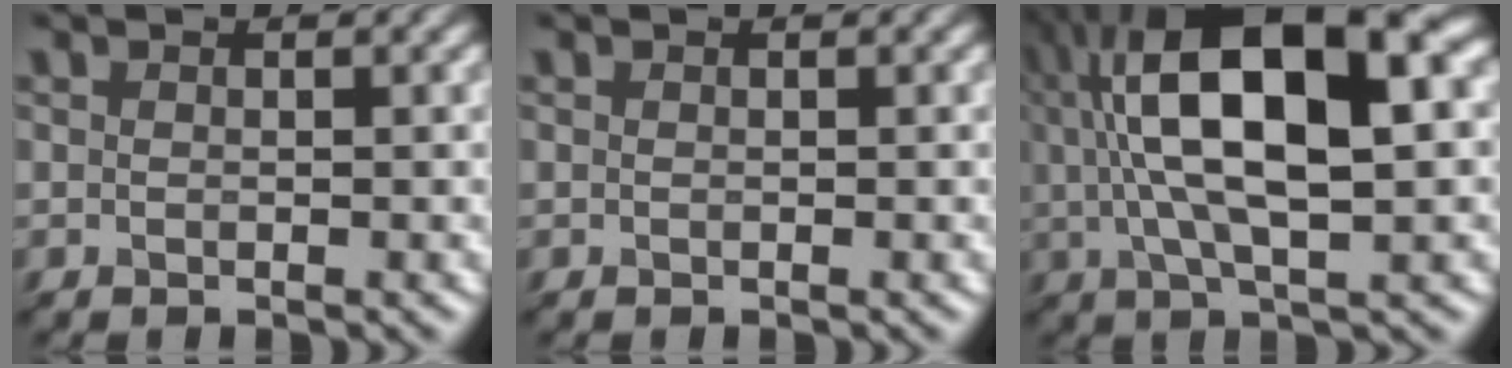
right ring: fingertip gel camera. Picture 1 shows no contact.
{"total": 0.0}
{"total": 12.3, "force": [2.8, 3.8, 11.3], "torque": [-0.216, 0.017, 0.073]}